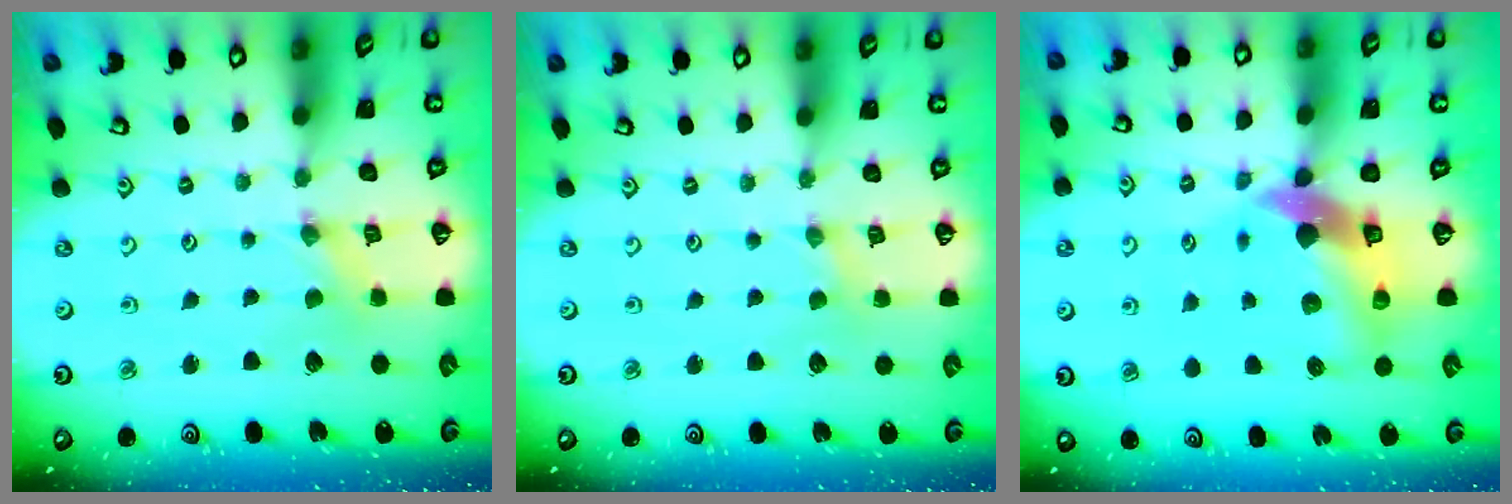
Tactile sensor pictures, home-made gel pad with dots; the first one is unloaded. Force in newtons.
{"total": 0.0}
{"total": 11.2, "press": 11.1, "slide": 1.7}